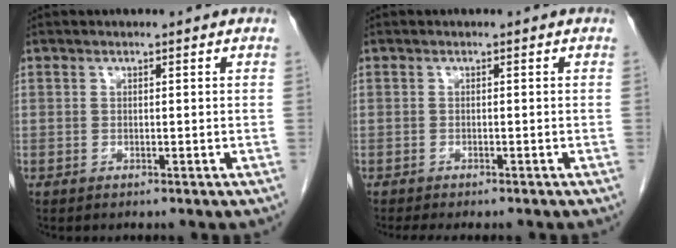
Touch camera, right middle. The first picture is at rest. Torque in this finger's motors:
{"motor_torque": [0.40, -0.26, 0.02, 0.03]}